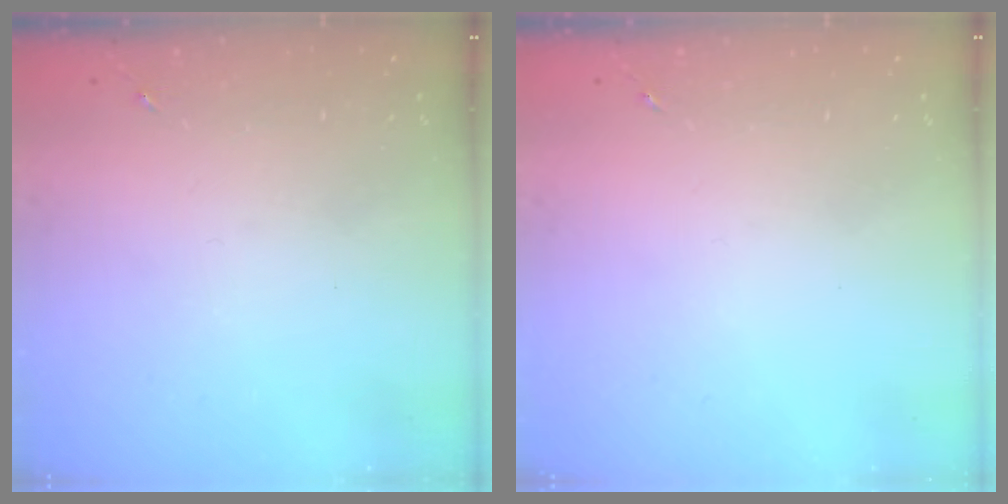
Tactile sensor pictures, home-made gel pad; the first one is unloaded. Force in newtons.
{"total": 0.0}